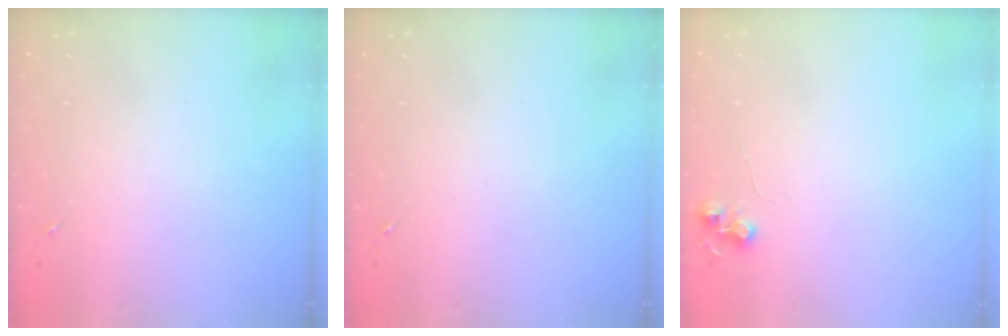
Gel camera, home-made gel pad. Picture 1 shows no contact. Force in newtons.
{"total": 0.0}
{"total": 6.0, "press": 5.9, "slide": 0.7}